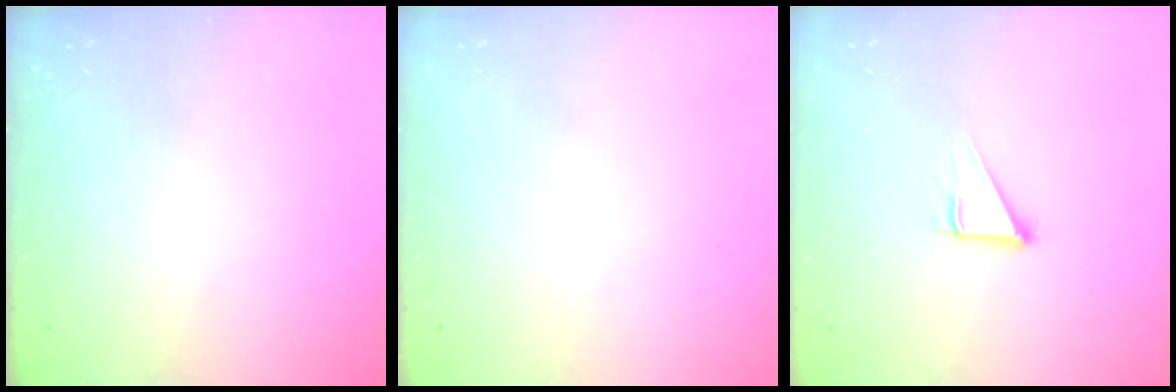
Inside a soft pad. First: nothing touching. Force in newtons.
{"total": 0.0}
{"total": 3.0, "press": 3.0, "slide": 0.1}